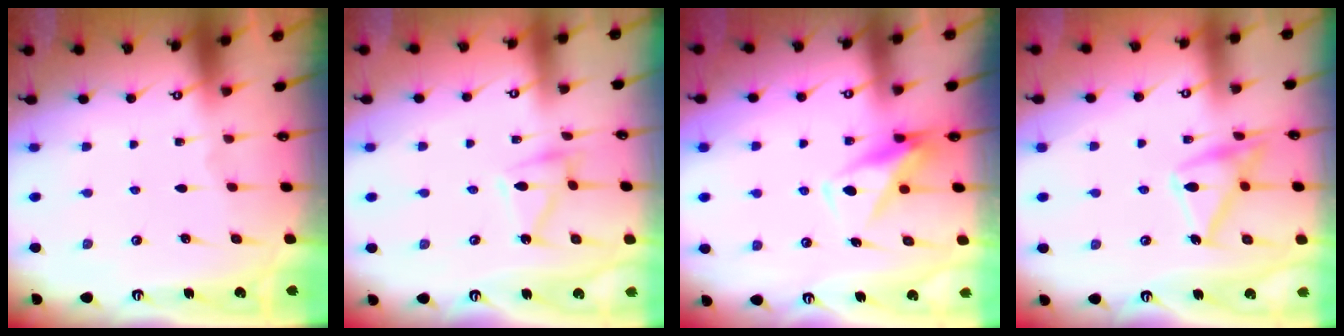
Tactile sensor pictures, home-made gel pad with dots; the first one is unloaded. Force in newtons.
{"total": 7.3, "press": 7.2, "slide": 0.4}
{"total": 8.5, "press": 8.5, "slide": 0.8}
{"total": 16.5, "press": 16.5, "slide": 1.1}